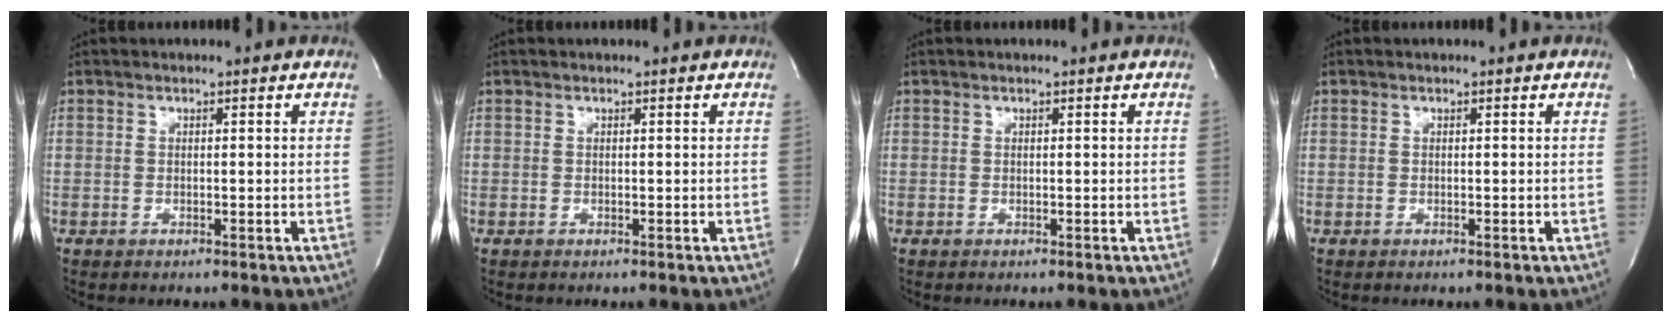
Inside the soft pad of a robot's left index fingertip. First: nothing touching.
{"total": 0.0}
{"total": 0.0}
{"total": 0.0}